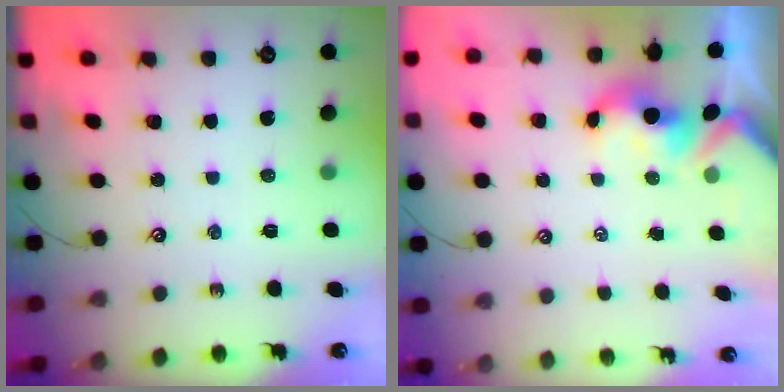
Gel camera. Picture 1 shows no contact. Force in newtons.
{"total": 2.1, "press": 1.9, "slide": 0.7}